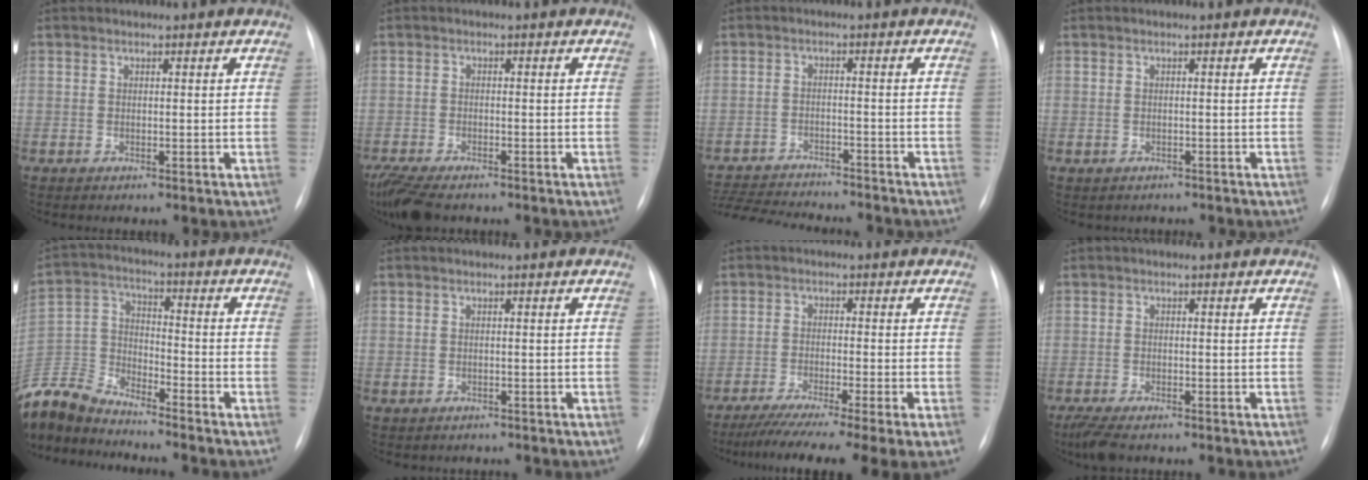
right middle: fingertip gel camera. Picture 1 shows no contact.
{"total": 8.3, "force": [-6.6, 2.3, 4.4], "torque": [-0.083, -0.019, -0.111]}
{"total": 15.3, "force": [-14.2, 2.1, 5.2], "torque": [-0.113, -0.012, -0.207]}
{"total": 1.5, "force": [-1.2, 1.0, 0.0], "torque": [-0.006, 0.005, -0.016]}
{"total": 12.1, "force": [-11.8, 1.1, 2.5], "torque": [-0.061, 0.007, -0.236]}
{"total": 1.1, "force": [-0.8, 0.8, 0.0], "torque": [-0.006, 0.002, -0.010]}
{"total": 13.7, "force": [-10.2, -0.4, 9.1], "torque": [-0.123, -0.039, -0.159]}
{"total": 4.6, "force": [-3.4, 1.3, 2.8], "torque": [-0.057, -0.014, -0.056]}